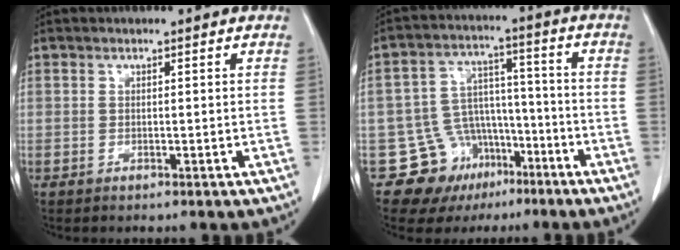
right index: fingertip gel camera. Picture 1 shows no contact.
{"total": 11.3, "force": [-6.3, 9.2, 2.2], "torque": [-0.031, 0.057, -0.086]}